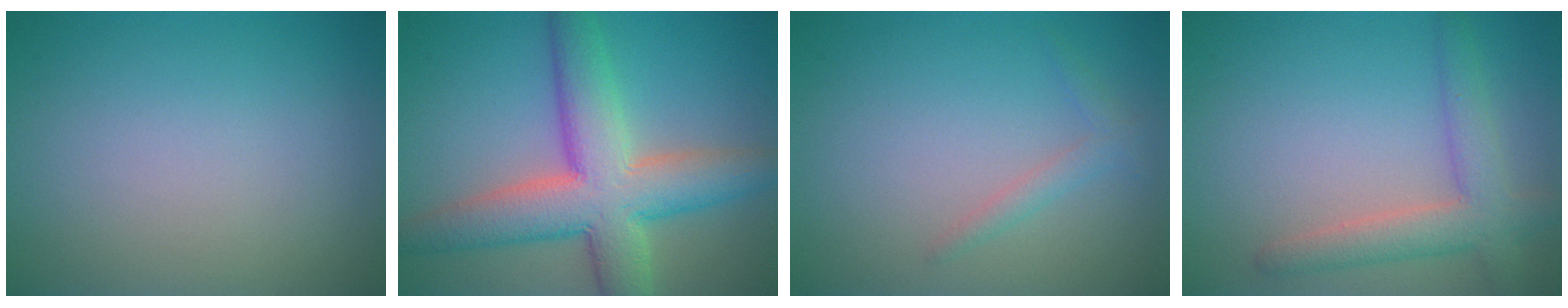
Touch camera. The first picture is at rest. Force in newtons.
{"total": 9.2, "press": 9.1, "slide": 0.5}
{"total": 1.3, "press": 1.3, "slide": 0.0}
{"total": 4.0, "press": 4.0, "slide": 0.3}